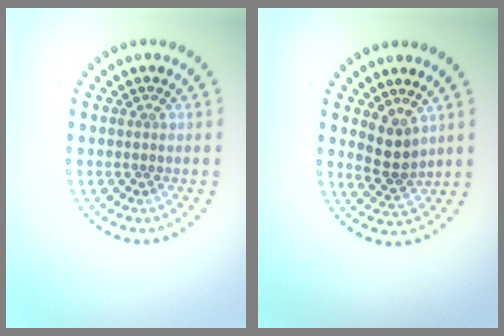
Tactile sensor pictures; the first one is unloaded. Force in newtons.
{"total": 2.4, "press": 2.0, "slide": 1.2}